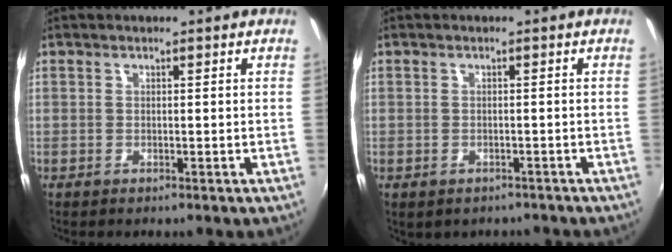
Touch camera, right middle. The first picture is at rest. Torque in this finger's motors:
{"motor_torque": [1.07, -1.07, 0.25, 0.05]}